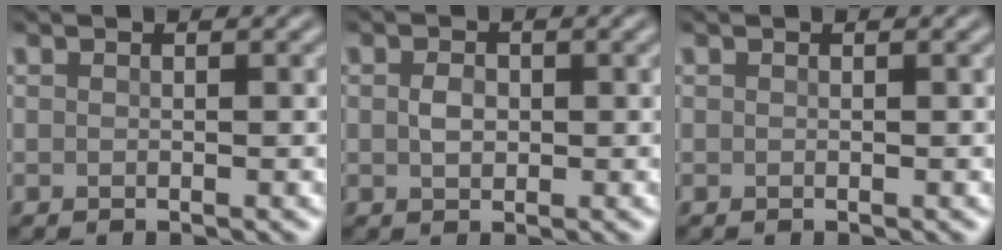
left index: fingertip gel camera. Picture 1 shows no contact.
{"total": 1.7, "force": [0.1, 1.2, 1.2], "torque": [-0.025, 0.000, 0.001]}
{"total": 0.0}